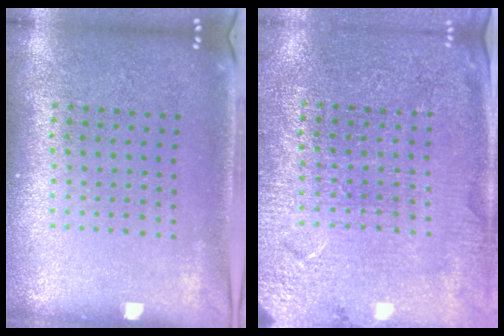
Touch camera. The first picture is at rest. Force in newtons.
{"total": 2.9, "press": 2.9, "slide": 0.3}